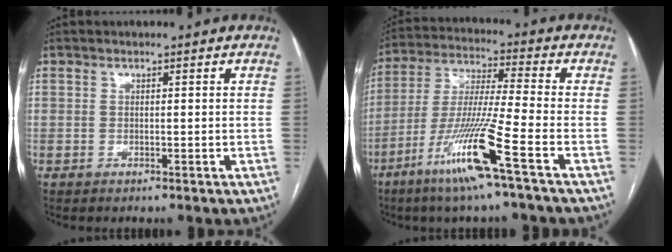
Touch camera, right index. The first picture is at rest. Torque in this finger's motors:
{"motor_torque": [1.76, -0.38, 0.91, 0.21]}